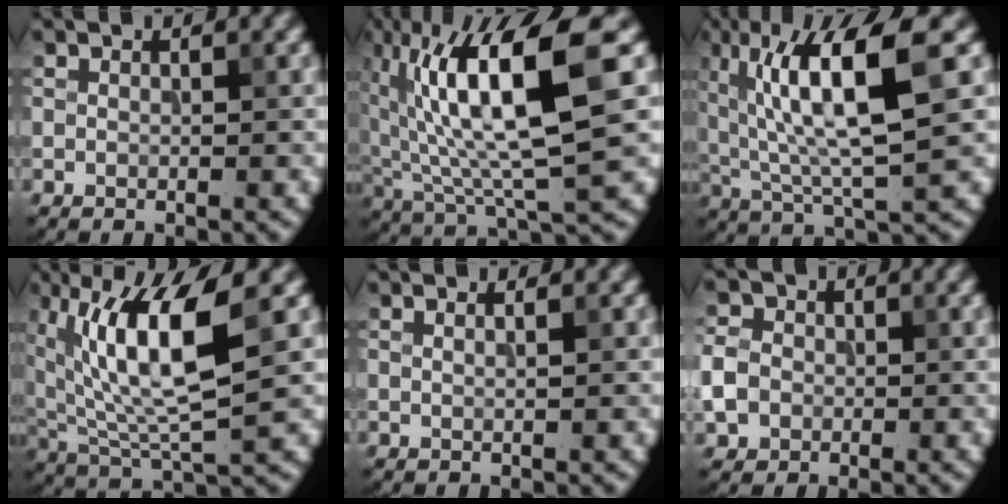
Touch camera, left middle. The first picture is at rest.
{"total": 12.3, "force": [3.0, 2.9, 11.5], "torque": [-0.207, 0.009, 0.059]}
{"total": 9.7, "force": [2.8, 2.0, 9.0], "torque": [-0.154, 0.003, 0.055]}
{"total": 9.9, "force": [2.9, 2.8, 9.0], "torque": [-0.172, -0.001, 0.056]}
{"total": 1.6, "force": [0.8, 0.8, 1.2], "torque": [0.001, -0.002, -0.008]}
{"total": 3.2, "force": [-0.7, 2.8, 1.4], "torque": [-0.027, 0.000, -0.017]}